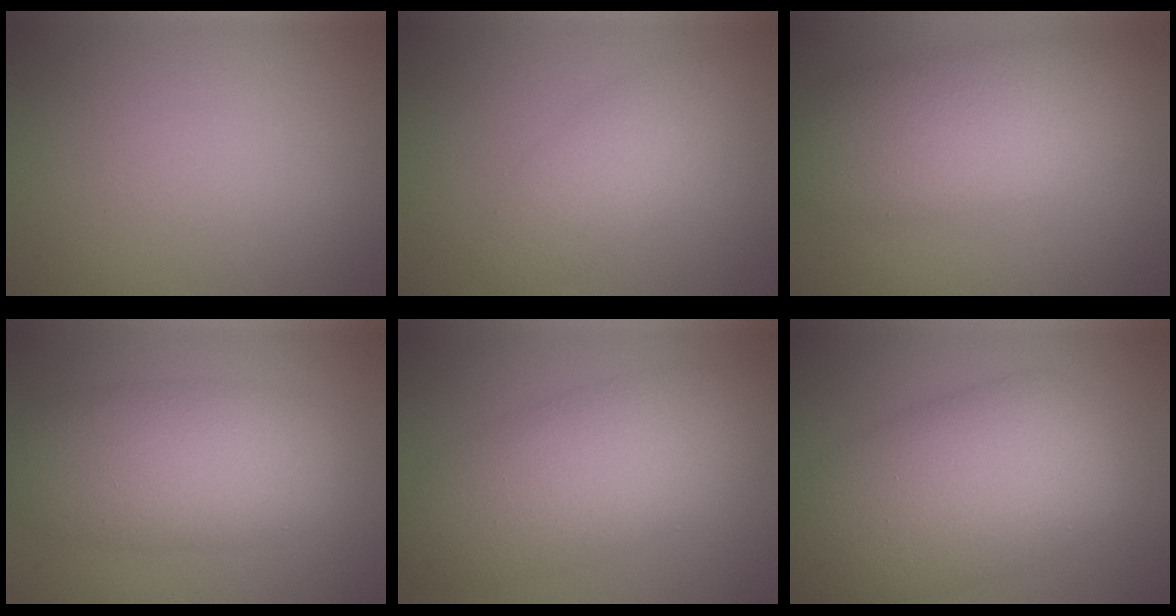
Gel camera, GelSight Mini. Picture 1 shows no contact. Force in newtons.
{"total": 3.5, "press": 3.5, "slide": 0.1}
{"total": 8.1, "press": 8.1, "slide": 0.5}
{"total": 7.7, "press": 7.7, "slide": 0.1}
{"total": 8.2, "press": 8.2, "slide": 0.2}
{"total": 11.7, "press": 11.7, "slide": 0.2}